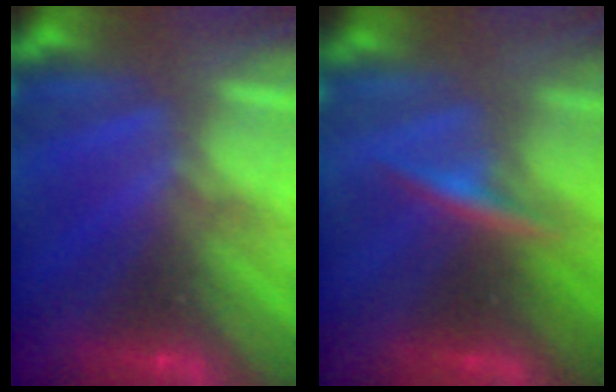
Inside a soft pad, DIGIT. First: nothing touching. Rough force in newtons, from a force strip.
{"total": 2.6}